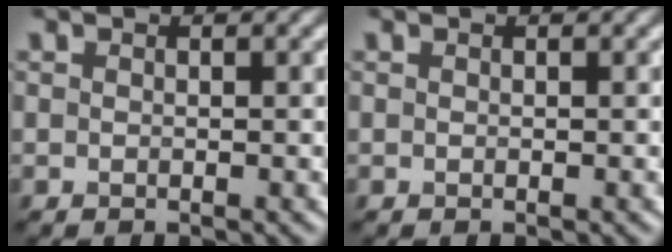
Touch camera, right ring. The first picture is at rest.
{"total": 0.0}